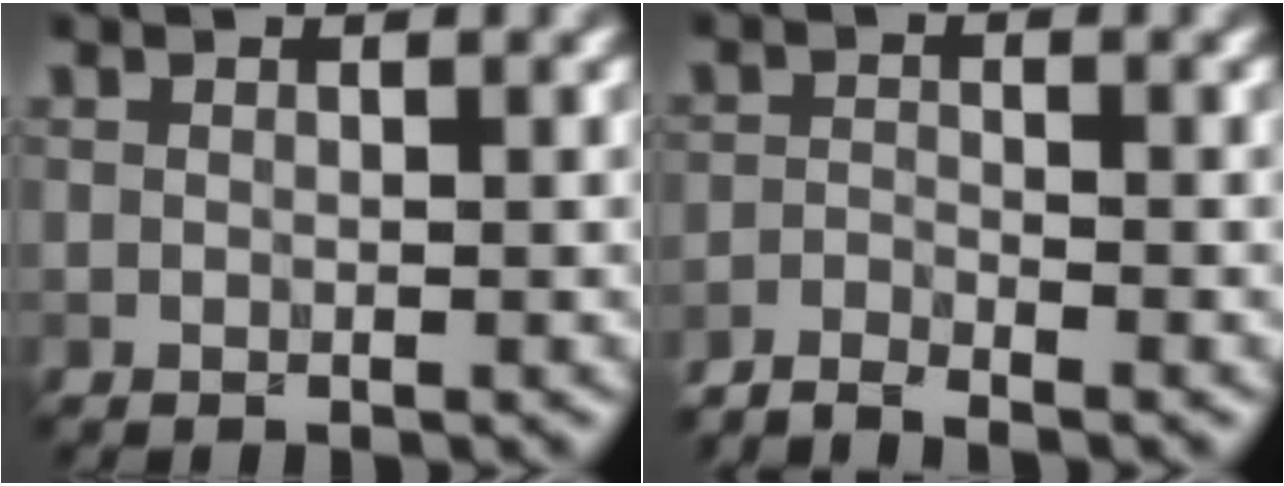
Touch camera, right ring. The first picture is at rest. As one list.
[{"total": 2.6, "force": [-2.4, 0.2, 0.9], "torque": [-0.023, 0.001, -0.056]}]